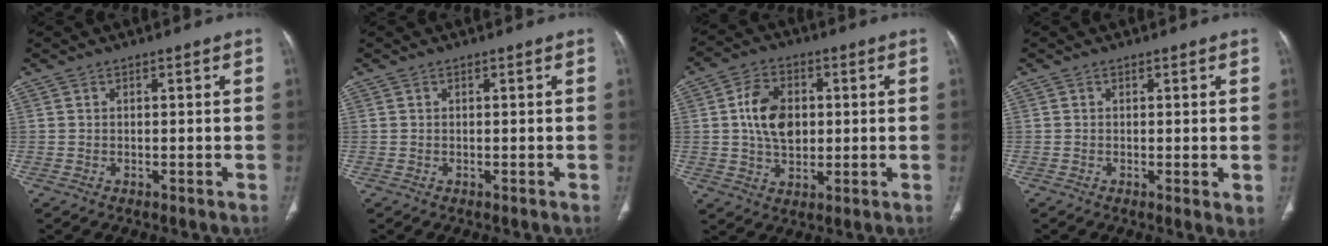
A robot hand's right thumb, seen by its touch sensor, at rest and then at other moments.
{"total": 0.0}
{"total": 9.8, "force": [1.2, 6.9, 6.9], "torque": [-0.101, 0.000, 0.022]}
{"total": 2.2, "force": [-0.1, 0.5, 2.2], "torque": [-0.039, -0.011, -0.003]}